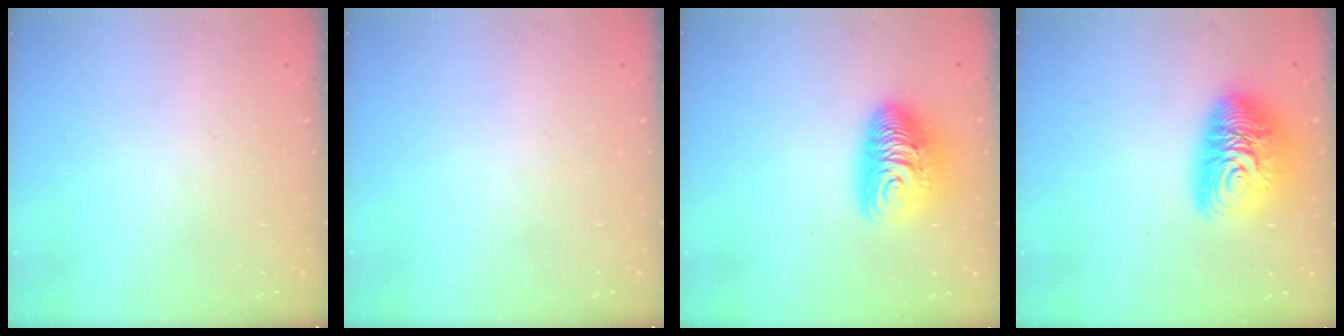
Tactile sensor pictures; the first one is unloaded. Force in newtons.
{"total": 0.0}
{"total": 10.9, "press": 10.8, "slide": 1.2}
{"total": 13.9, "press": 13.9, "slide": 1.1}